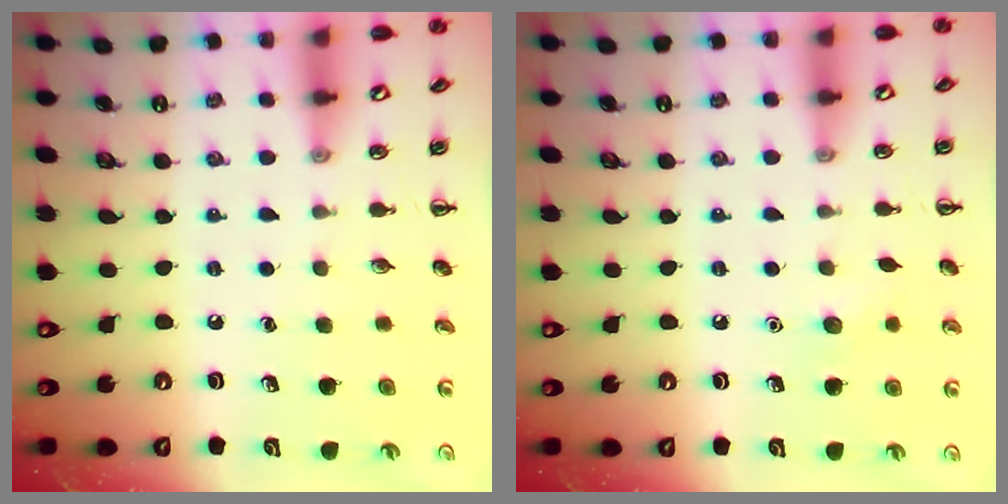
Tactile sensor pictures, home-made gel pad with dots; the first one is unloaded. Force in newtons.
{"total": 4.9, "press": 4.8, "slide": 1.1}